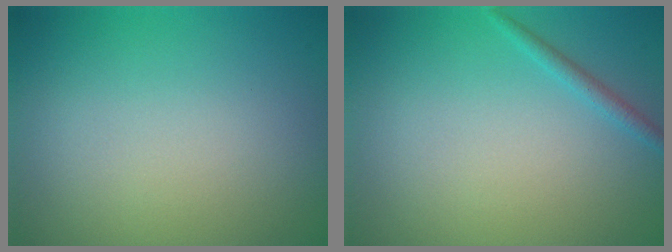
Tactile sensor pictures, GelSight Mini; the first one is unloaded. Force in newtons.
{"total": 1.1, "press": 1.1, "slide": 0.1}